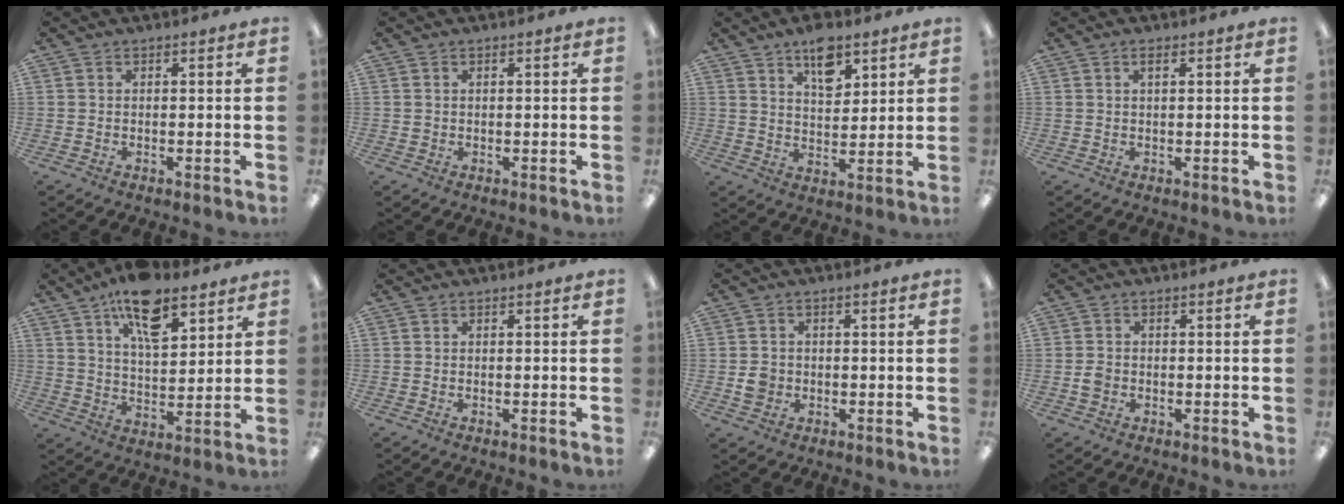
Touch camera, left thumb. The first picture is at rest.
{"total": 0.7, "force": [0.4, 0.5, 0.2], "torque": [-0.005, 0.004, 0.006]}
{"total": 9.1, "force": [6.0, 4.6, 5.0], "torque": [-0.067, -0.029, 0.102]}
{"total": 1.5, "force": [0.8, 0.5, 1.1], "torque": [-0.016, -0.001, 0.012]}
{"total": 14.3, "force": [9.3, 6.4, 8.8], "torque": [-0.143, -0.036, 0.160]}
{"total": 0.0}
{"total": 3.1, "force": [-0.4, 2.8, 1.2], "torque": [-0.013, 0.000, -0.009]}
{"total": 2.0, "force": [-0.4, 1.7, 0.9], "torque": [-0.017, 0.005, -0.010]}